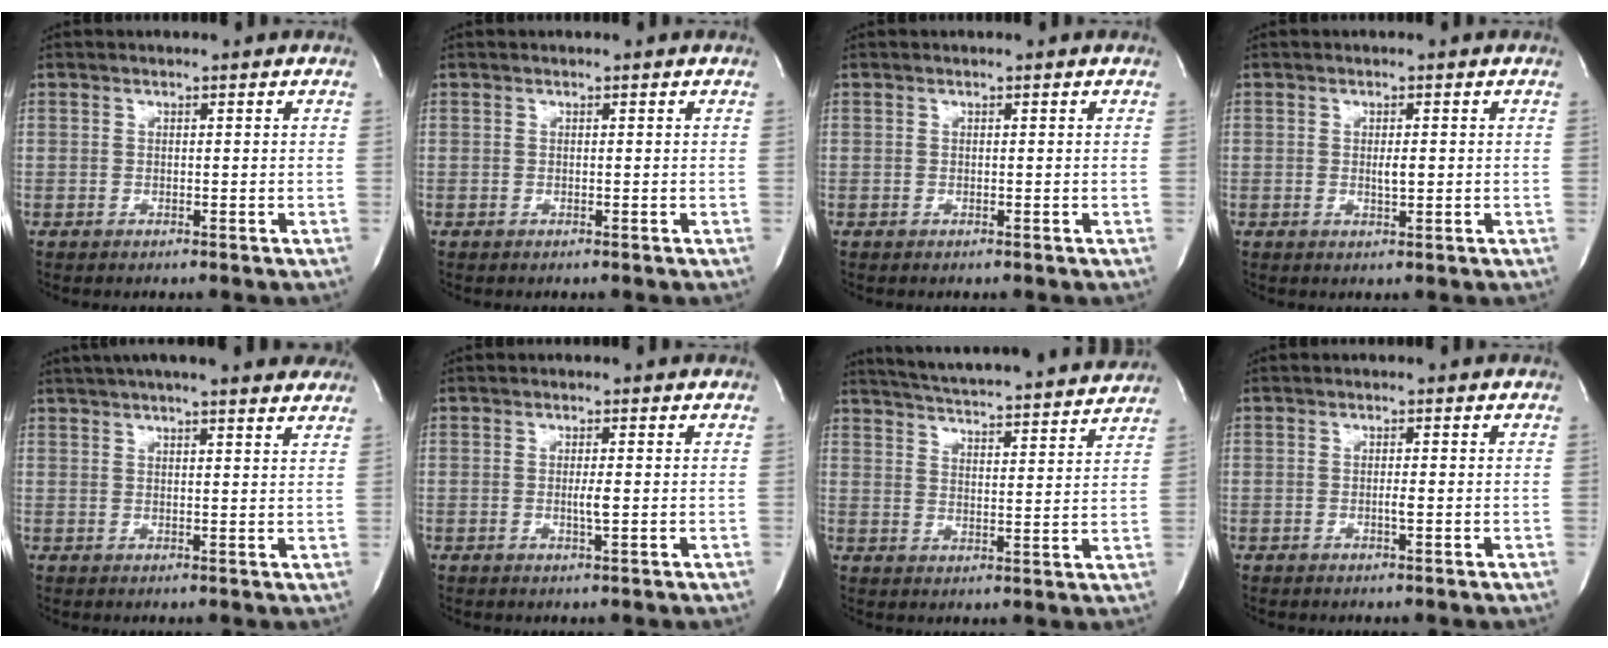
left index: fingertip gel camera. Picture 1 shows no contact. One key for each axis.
{"total": 0.0}
{"total": 0.0}
{"total": 1.6, "fx": -0.1, "fy": 0.4, "fz": 1.6, "tx": -0.034, "ty": -0.004, "tz": 0.001}
{"total": 16.4, "fx": 14.1, "fy": 2.0, "fz": 8.1, "tx": -0.128, "ty": 0.041, "tz": 0.178}
{"total": 1.7, "fx": -0.3, "fy": 0.0, "fz": 1.6, "tx": -0.038, "ty": -0.007, "tz": -0.003}
{"total": 21.7, "fx": 20.3, "fy": 1.4, "fz": 7.4, "tx": -0.126, "ty": -0.011, "tz": 0.270}
{"total": 0.9, "fx": -0.3, "fy": 0.0, "fz": 0.8, "tx": -0.022, "ty": -0.004, "tz": -0.005}